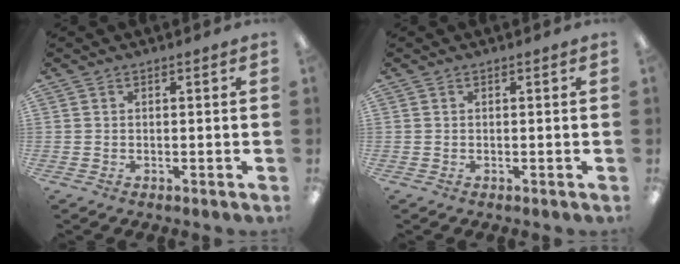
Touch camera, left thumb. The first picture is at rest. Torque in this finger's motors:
{"motor_torque": [0.03, -0.11, -0.01, 0.00, 0.02]}